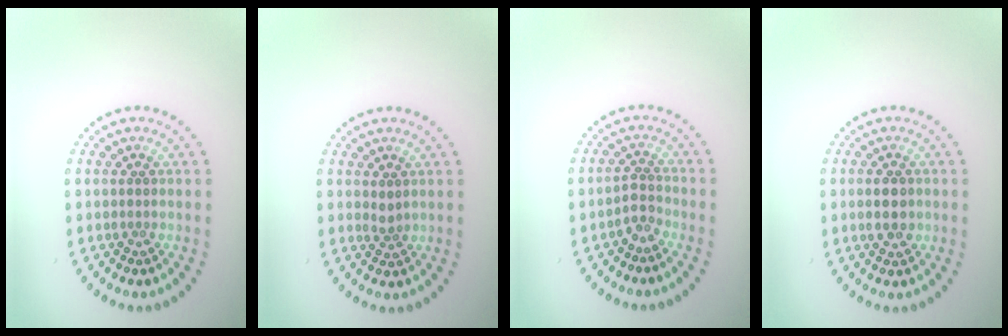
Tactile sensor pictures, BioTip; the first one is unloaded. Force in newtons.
{"total": 0.9, "press": 0.6, "slide": 0.7}
{"total": 1.7, "press": 1.2, "slide": 1.3}
{"total": 2.7, "press": 2.7, "slide": 0.1}